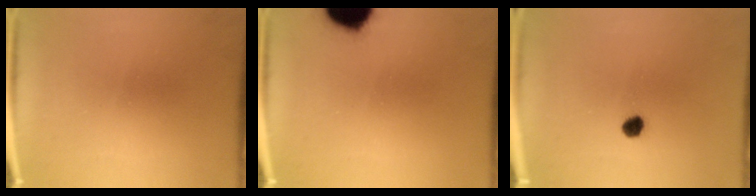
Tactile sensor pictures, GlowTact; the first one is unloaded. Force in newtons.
{"total": 19.7}
{"total": 2.2}